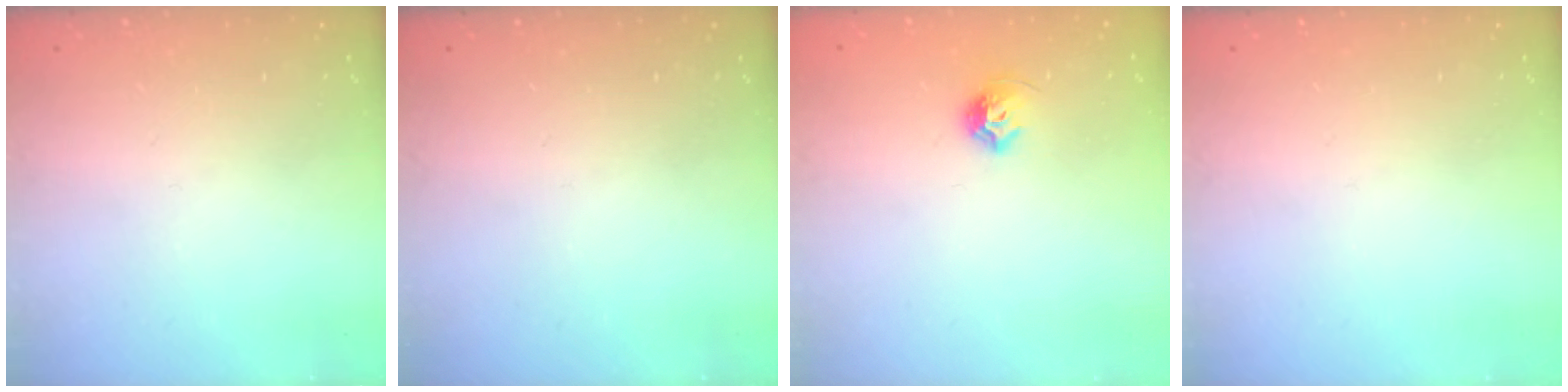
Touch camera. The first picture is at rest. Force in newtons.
{"total": 0.0}
{"total": 7.0, "press": 6.9, "slide": 0.8}
{"total": 0.0}